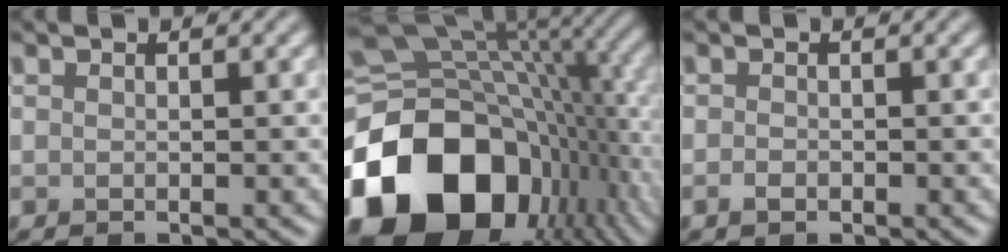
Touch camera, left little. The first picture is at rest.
{"total": 19.9, "force": [-5.2, 14.5, 12.6], "torque": [-0.283, -0.041, -0.081]}
{"total": 0.9, "force": [-0.4, 0.5, 0.5], "torque": [-0.009, -0.003, -0.009]}